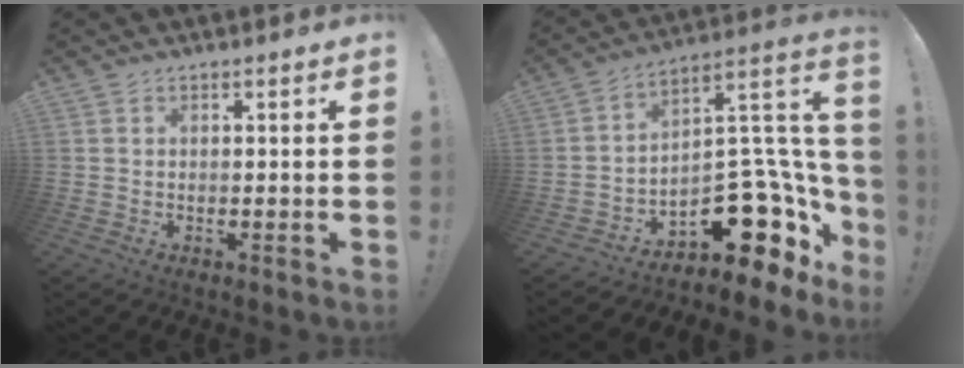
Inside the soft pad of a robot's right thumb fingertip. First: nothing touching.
{"total": 16.1, "force": [-6.6, 9.3, 11.4], "torque": [-0.112, 0.019, -0.096]}